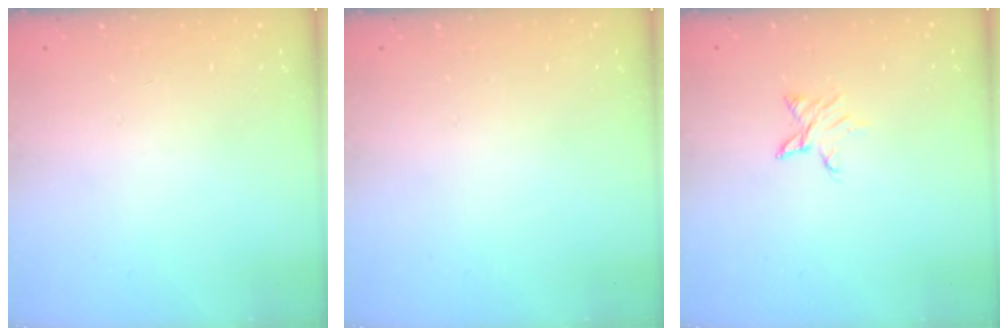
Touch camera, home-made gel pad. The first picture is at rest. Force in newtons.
{"total": 0.0}
{"total": 3.6, "press": 3.6, "slide": 0.4}